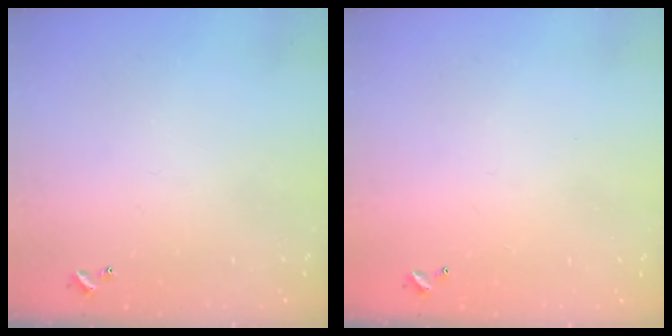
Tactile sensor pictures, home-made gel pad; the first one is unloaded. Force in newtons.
{"total": 2.8, "press": 2.8, "slide": 0.1}